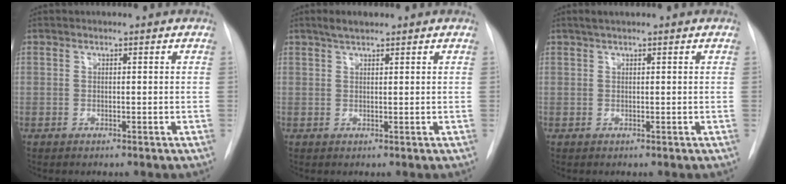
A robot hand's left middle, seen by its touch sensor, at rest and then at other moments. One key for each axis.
{"total": 2.4, "fx": 1.9, "fy": 0.6, "fz": 1.3, "tx": -0.030, "ty": 0.007, "tz": 0.033}
{"total": 1.3, "fx": 1.0, "fy": 0.0, "fz": 0.9, "tx": -0.020, "ty": 0.008, "tz": 0.019}